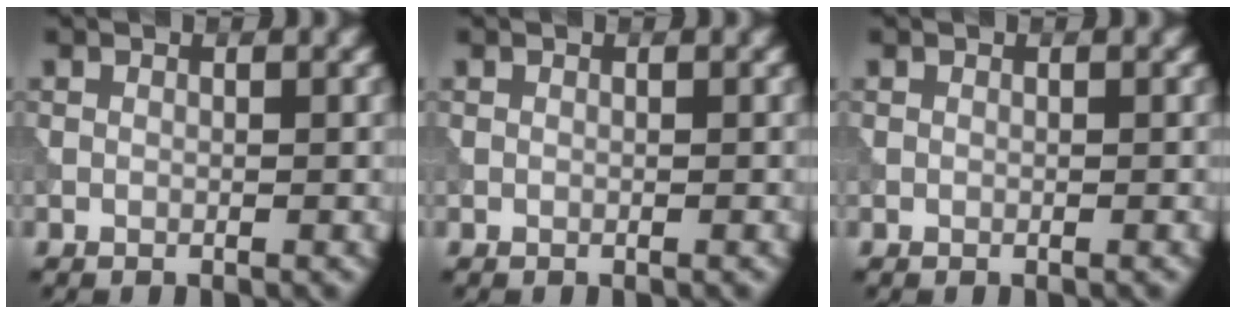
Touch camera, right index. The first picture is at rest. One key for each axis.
{"total": 0.0}
{"total": 0.0}